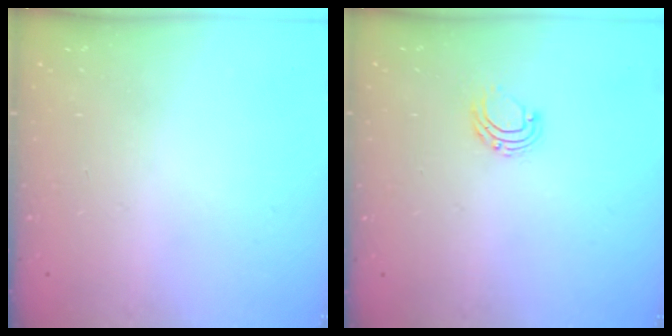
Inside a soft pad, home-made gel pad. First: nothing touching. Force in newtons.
{"total": 5.7, "press": 5.7, "slide": 0.4}